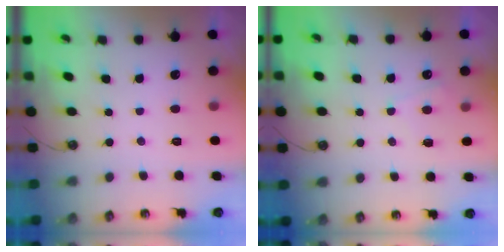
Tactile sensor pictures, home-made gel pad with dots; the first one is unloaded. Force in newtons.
{"total": 4.7, "press": 4.7, "slide": 0.5}